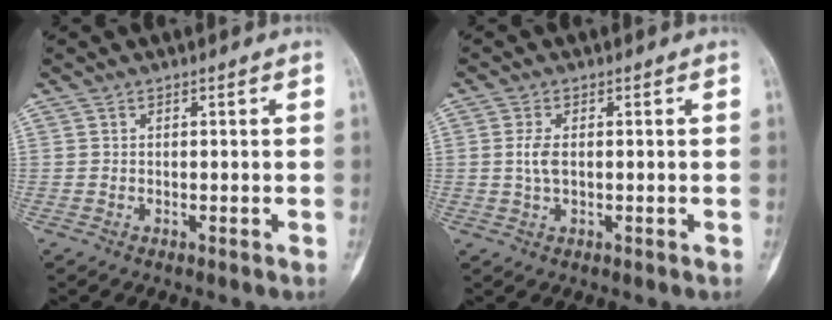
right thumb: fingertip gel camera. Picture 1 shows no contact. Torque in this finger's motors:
{"motor_torque": [1.03, 0.50, 0.31, -0.20, 0.23]}